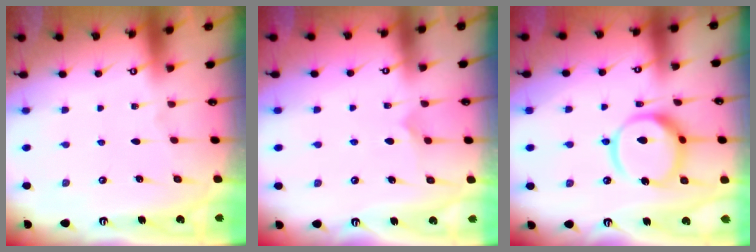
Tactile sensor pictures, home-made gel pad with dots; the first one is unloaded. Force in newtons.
{"total": 5.1, "press": 5.1, "slide": 0.2}
{"total": 13.1, "press": 13.0, "slide": 1.7}